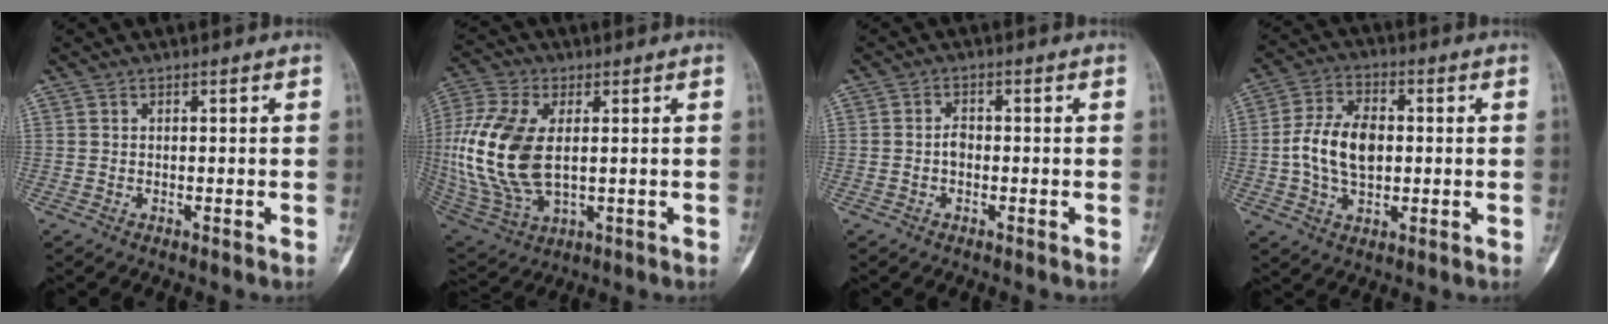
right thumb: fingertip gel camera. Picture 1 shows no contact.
{"total": 18.5, "force": [1.2, 10.4, 15.3], "torque": [-0.346, -0.010, 0.032]}
{"total": 2.0, "force": [-0.4, 1.4, 1.5], "torque": [-0.019, 0.006, -0.010]}
{"total": 11.2, "force": [-0.1, 7.0, 8.8], "torque": [-0.155, 0.013, -0.003]}